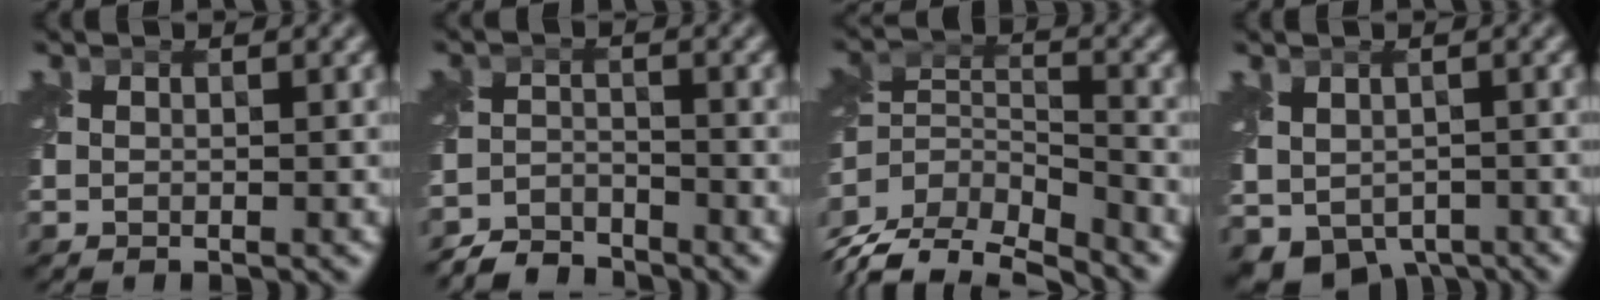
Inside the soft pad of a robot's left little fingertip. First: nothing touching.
{"total": 4.0, "force": [-3.9, 0.8, 0.4], "torque": [-0.002, -0.002, -0.079]}
{"total": 8.2, "force": [-6.3, 3.0, 4.3], "torque": [-0.096, -0.015, -0.111]}
{"total": 5.6, "force": [-2.3, 3.9, 3.3], "torque": [-0.062, -0.030, -0.023]}